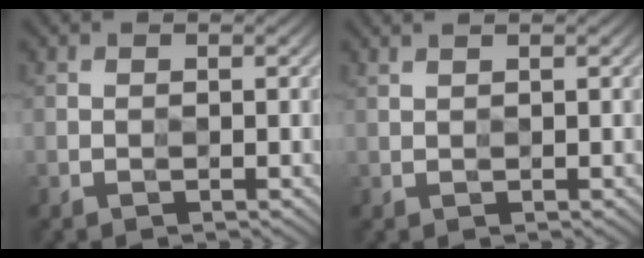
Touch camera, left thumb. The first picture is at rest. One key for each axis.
{"total": 1.0, "fx": 0.8, "fy": 0.1, "fz": 0.6, "tx": -0.012, "ty": 0.002, "tz": 0.009}